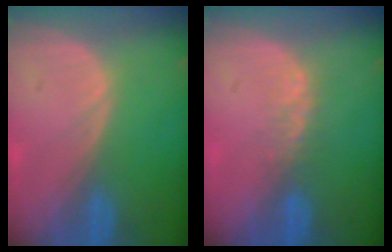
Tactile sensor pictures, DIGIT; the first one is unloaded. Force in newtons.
{"total": 2.5, "press": 1.9, "slide": 1.5}